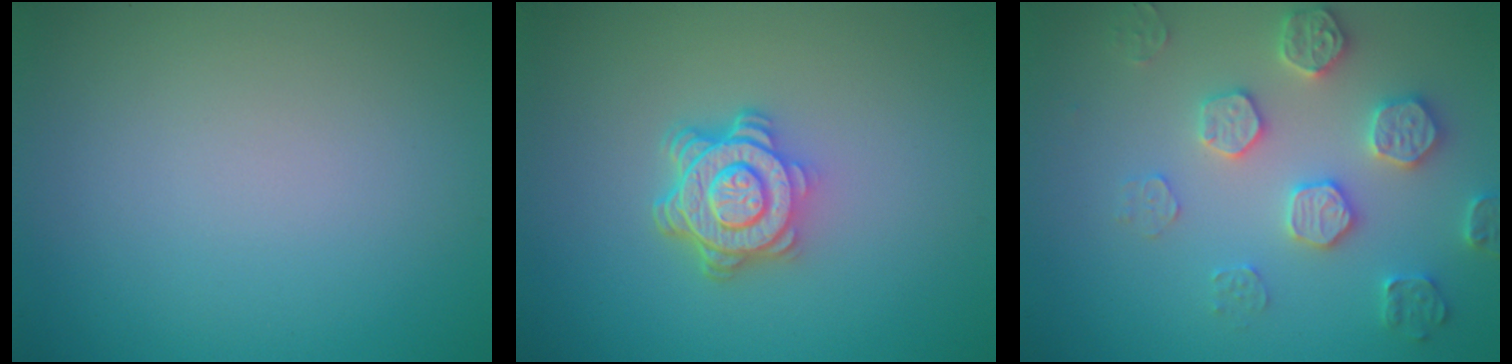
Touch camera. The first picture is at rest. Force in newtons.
{"total": 4.8, "press": 3.7, "slide": 3.1}
{"total": 4.4, "press": 4.3, "slide": 0.9}